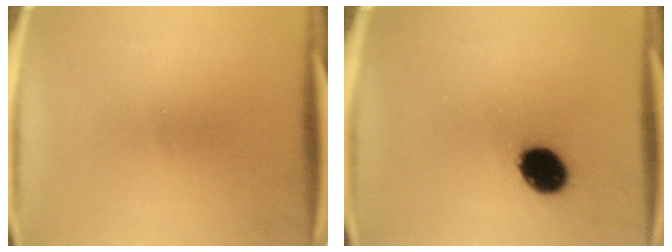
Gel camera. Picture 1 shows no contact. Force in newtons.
{"total": 10.0}